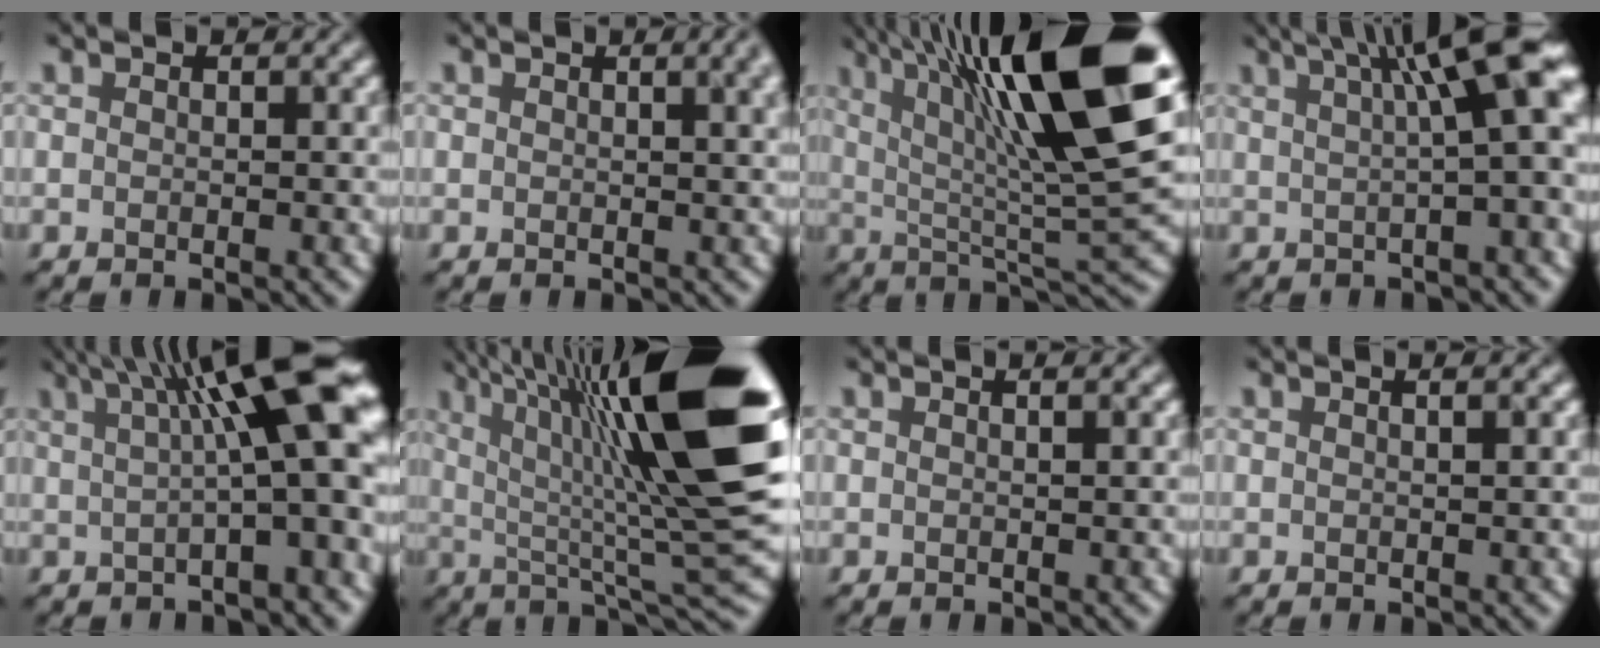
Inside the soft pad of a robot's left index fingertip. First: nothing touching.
{"total": 4.8, "force": [1.9, 2.3, 3.8], "torque": [-0.016, 0.024, 0.010]}
{"total": 15.4, "force": [5.4, 3.3, 14.0], "torque": [-0.215, 0.012, 0.094]}
{"total": 9.0, "force": [2.6, 2.0, 8.4], "torque": [-0.085, 0.023, 0.043]}
{"total": 11.5, "force": [3.1, 2.6, 10.8], "torque": [-0.126, 0.011, 0.047]}
{"total": 17.0, "force": [4.6, 3.5, 16.0], "torque": [-0.234, 0.016, 0.091]}
{"total": 2.4, "force": [1.1, 1.3, 1.7], "torque": [0.007, 0.014, -0.011]}
{"total": 3.1, "force": [1.4, 1.7, 2.2], "torque": [0.004, 0.026, -0.007]}